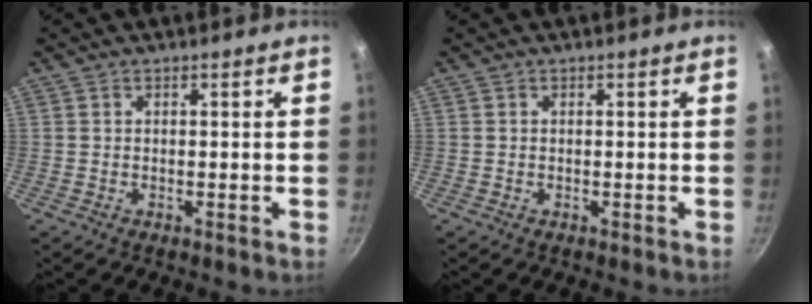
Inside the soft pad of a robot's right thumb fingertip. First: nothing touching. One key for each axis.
{"total": 0.0}